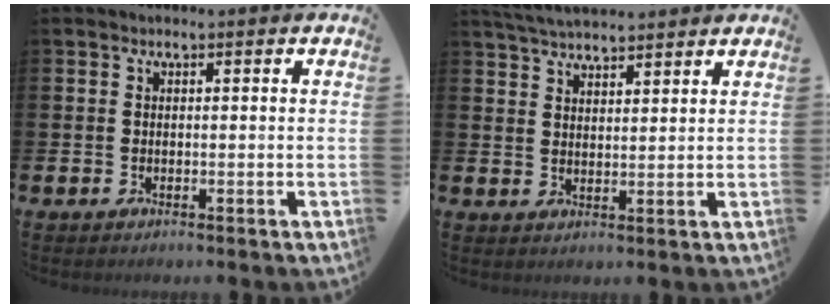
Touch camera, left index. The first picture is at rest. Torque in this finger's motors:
{"motor_torque": [0.66, -0.85, 0.10, 0.11]}